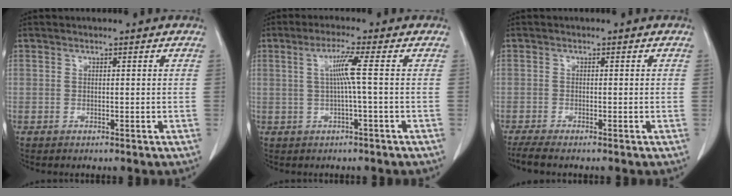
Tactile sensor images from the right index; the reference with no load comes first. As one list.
[{"total": 4.3, "force": [0.3, -1.1, 4.1], "torque": [-0.081, 0.005, 0.007]}, {"total": 3.0, "force": [-2.5, -0.1, 1.7], "torque": [-0.032, -0.009, -0.046]}]